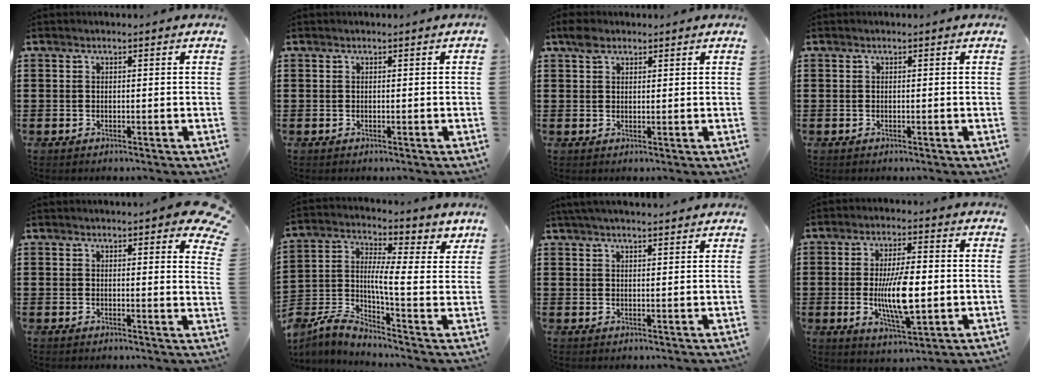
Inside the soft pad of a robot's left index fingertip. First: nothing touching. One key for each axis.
{"total": 0.0}
{"total": 2.6, "fx": 1.8, "fy": 1.5, "fz": 1.1, "tx": -0.018, "ty": 0.004, "tz": 0.032}
{"total": 0.0}
{"total": 3.5, "fx": 3.0, "fy": 0.7, "fz": 1.7, "tx": -0.020, "ty": -0.013, "tz": 0.051}
{"total": 4.8, "fx": 0.3, "fy": 1.8, "fz": 4.4, "tx": -0.096, "ty": -0.020, "tz": -0.005}
{"total": 2.5, "fx": 2.4, "fy": -0.1, "fz": 0.7, "tx": -0.020, "ty": -0.001, "tz": 0.046}
{"total": 10.4, "fx": -0.9, "fy": 3.7, "fz": 9.7, "tx": -0.178, "ty": -0.011, "tz": -0.019}